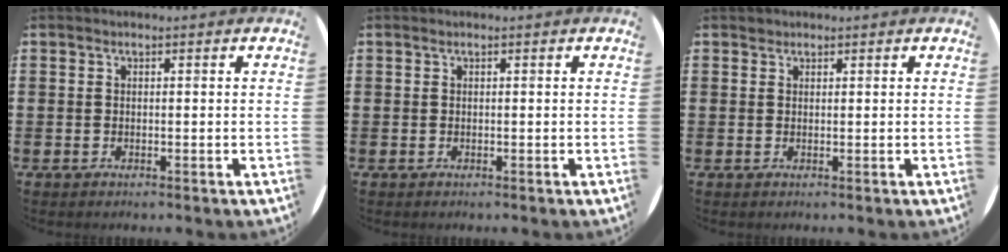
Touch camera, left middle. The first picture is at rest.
{"total": 0.0}
{"total": 0.6, "force": [0.6, 0.3, -0.1], "torque": [0.001, 0.003, 0.011]}